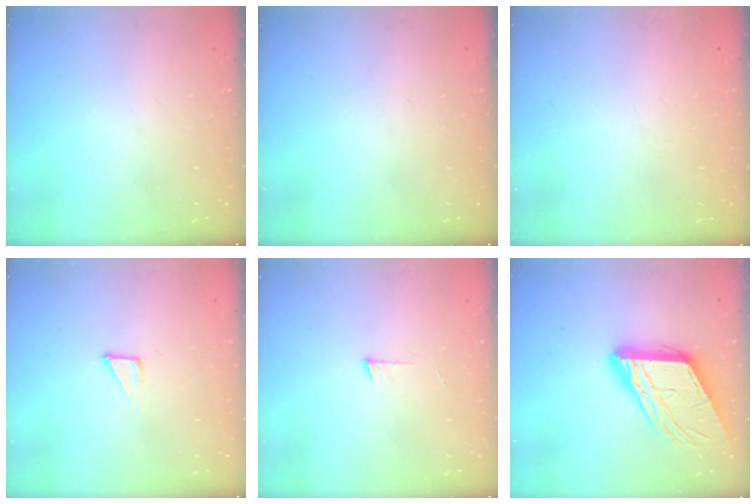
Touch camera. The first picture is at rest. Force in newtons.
{"total": 0.0}
{"total": 1.4, "press": 1.3, "slide": 0.2}
{"total": 2.8, "press": 2.8, "slide": 0.1}
{"total": 4.9, "press": 4.8, "slide": 0.6}
{"total": 14.9, "press": 14.8, "slide": 1.5}